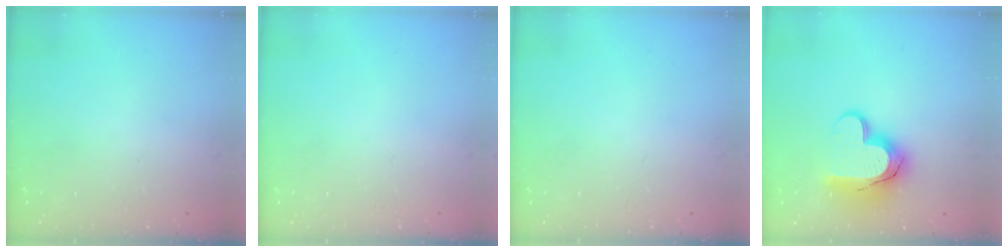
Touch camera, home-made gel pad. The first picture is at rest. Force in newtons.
{"total": 0.0}
{"total": 0.0}
{"total": 15.2, "press": 15.1, "slide": 1.1}